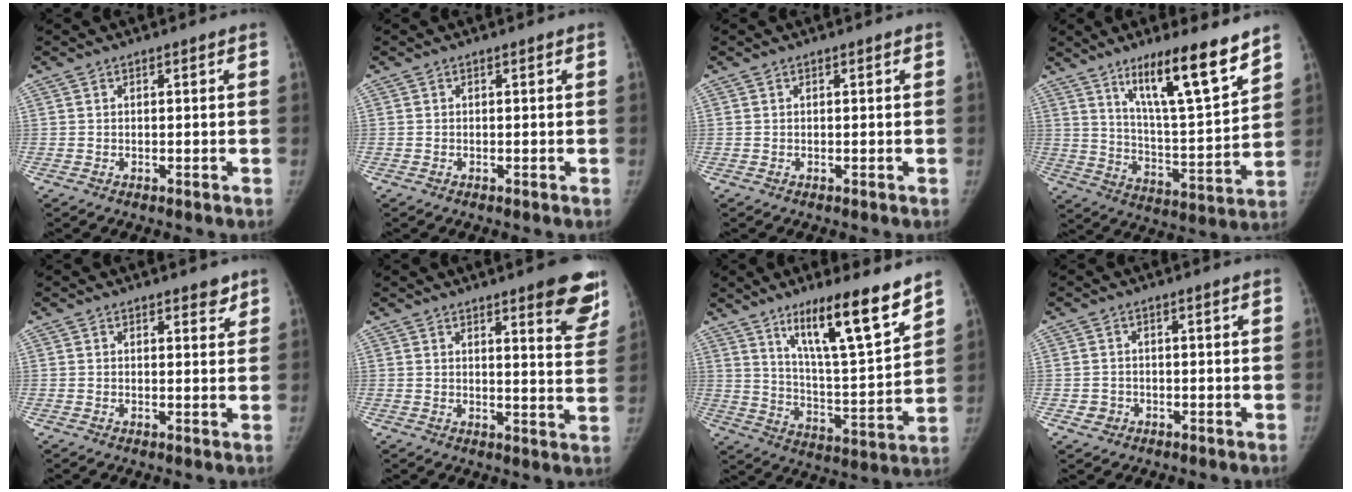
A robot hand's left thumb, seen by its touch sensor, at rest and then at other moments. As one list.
[{"total": 0.0}, {"total": 0.0}, {"total": 17.2, "force": [11.6, 2.8, 12.4], "torque": [-0.178, -0.077, 0.198]}, {"total": 2.3, "force": [1.7, 1.1, 1.0], "torque": [0.003, -0.010, 0.020]}, {"total": 10.9, "force": [7.0, 2.4, 7.9], "torque": [-0.063, -0.041, 0.079]}, {"total": 17.3, "force": [11.7, 2.8, 12.5], "torque": [-0.181, -0.077, 0.199]}, {"total": 2.0, "force": [-0.7, 1.9, 0.4], "torque": [0.001, 0.008, -0.010]}]